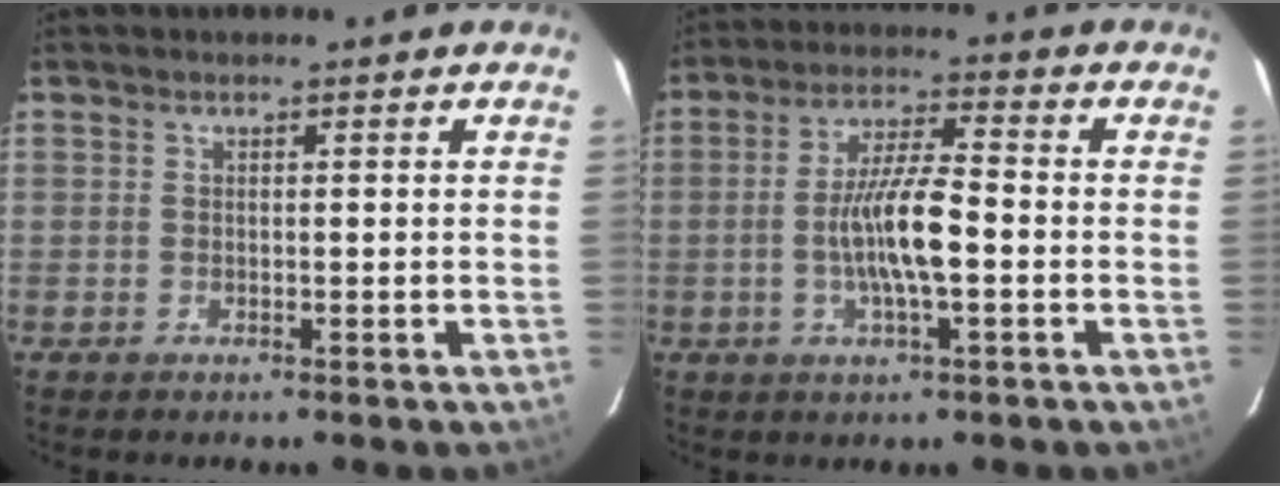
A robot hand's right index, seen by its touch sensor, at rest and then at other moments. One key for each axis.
{"total": 9.7, "fx": -2.0, "fy": 1.7, "fz": 9.4, "tx": -0.180, "ty": 0.001, "tz": -0.037}